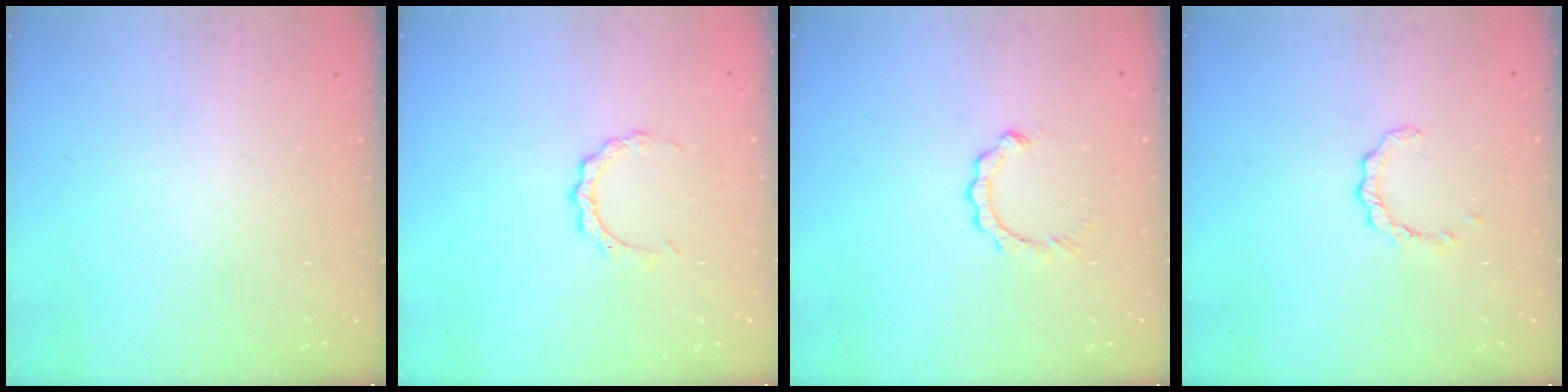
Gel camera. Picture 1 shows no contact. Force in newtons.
{"total": 3.6, "press": 3.6, "slide": 0.4}
{"total": 2.9, "press": 2.9, "slide": 0.3}
{"total": 2.4, "press": 2.4, "slide": 0.4}